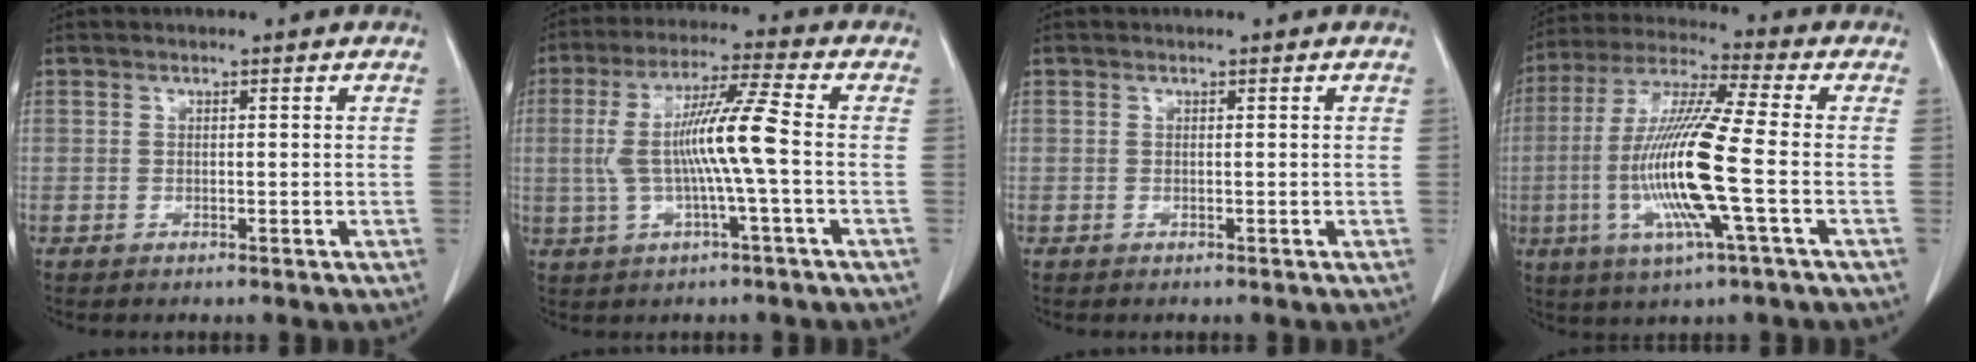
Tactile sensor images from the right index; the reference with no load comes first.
{"total": 10.1, "force": [-0.5, -0.3, 10.1], "torque": [-0.200, 0.015, -0.011]}
{"total": 0.0}
{"total": 15.3, "force": [-2.9, 0.0, 15.0], "torque": [-0.310, -0.009, -0.064]}